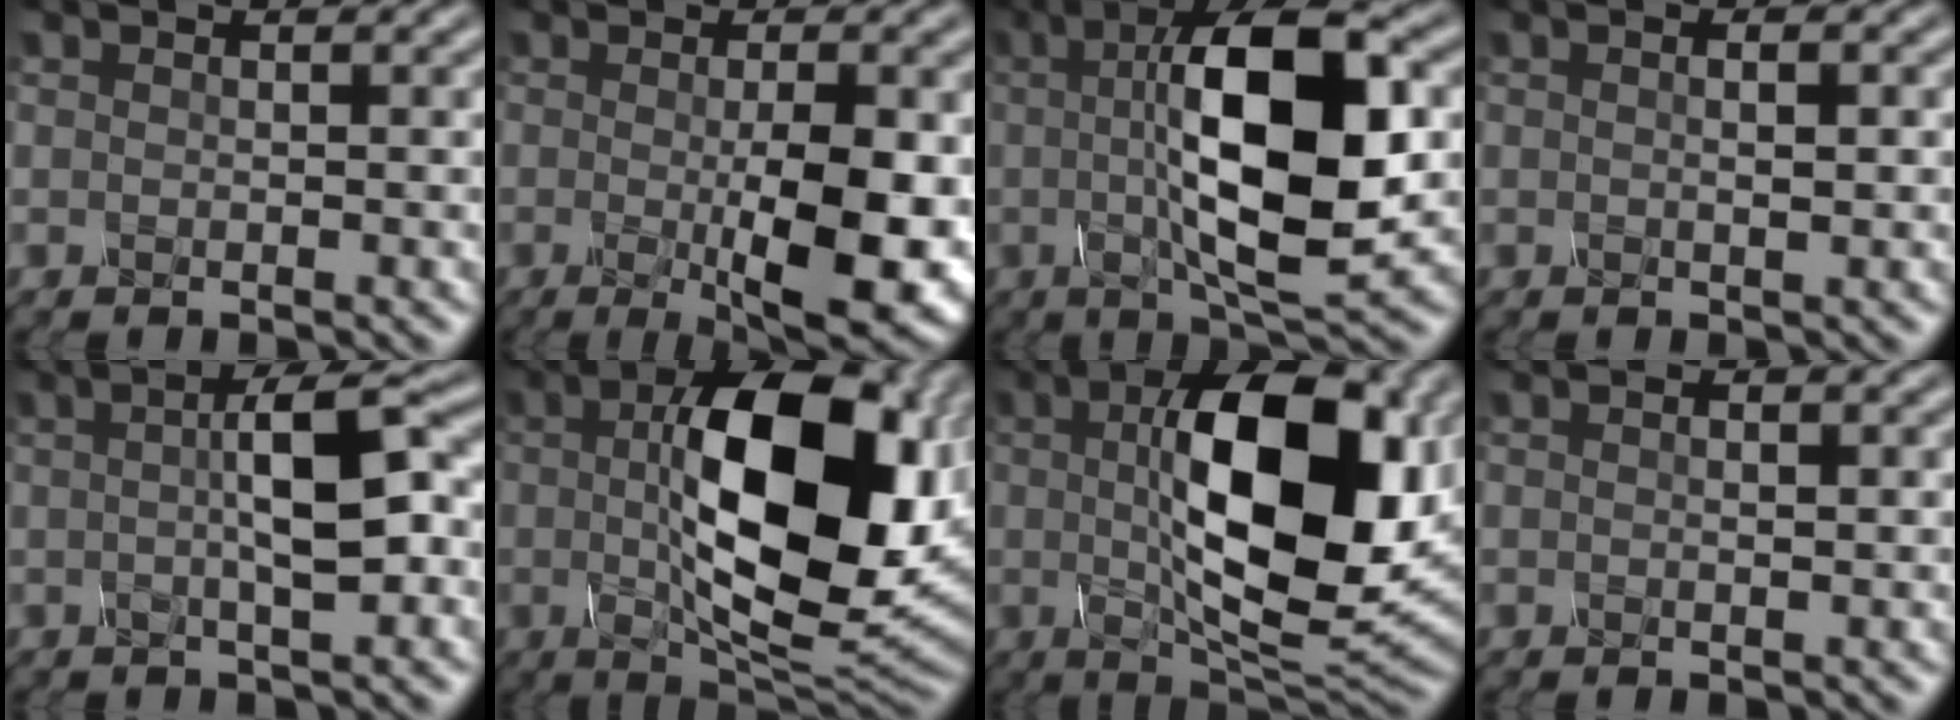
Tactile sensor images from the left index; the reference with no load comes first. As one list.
[{"total": 8.5, "force": [-1.1, 2.2, 8.1], "torque": [-0.120, -0.017, -0.008]}, {"total": 12.7, "force": [0.8, 4.0, 12.0], "torque": [-0.188, 0.005, 0.012]}, {"total": 1.6, "force": [0.2, 0.4, 1.5], "torque": [-0.016, -0.004, 0.000]}, {"total": 6.0, "force": [0.6, 1.2, 5.9], "torque": [-0.090, 0.012, 0.005]}, {"total": 15.5, "force": [1.3, 7.0, 13.8], "torque": [-0.212, 0.007, 0.018]}, {"total": 14.2, "force": [1.7, 5.8, 12.9], "torque": [-0.197, 0.005, 0.026]}, {"total": 0.6, "force": [0.1, 0.1, 0.6], "torque": [-0.011, 0.002, 0.002]}]